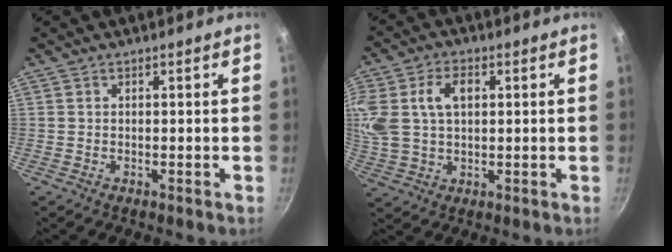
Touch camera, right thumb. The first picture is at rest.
{"total": 15.7, "force": [3.5, 10.4, 11.2], "torque": [-0.271, 0.021, 0.072]}